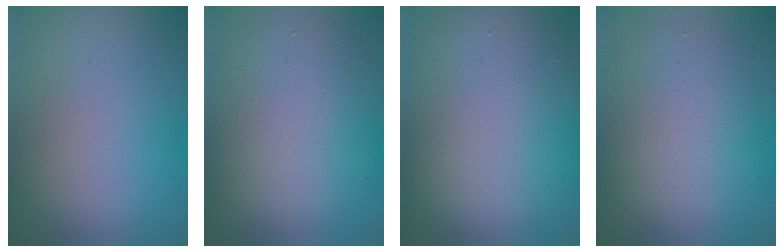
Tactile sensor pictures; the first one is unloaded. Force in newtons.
{"total": 6.1, "press": 6.0, "slide": 0.6}
{"total": 10.6, "press": 10.6, "slide": 0.8}
{"total": 4.8, "press": 4.8, "slide": 0.2}